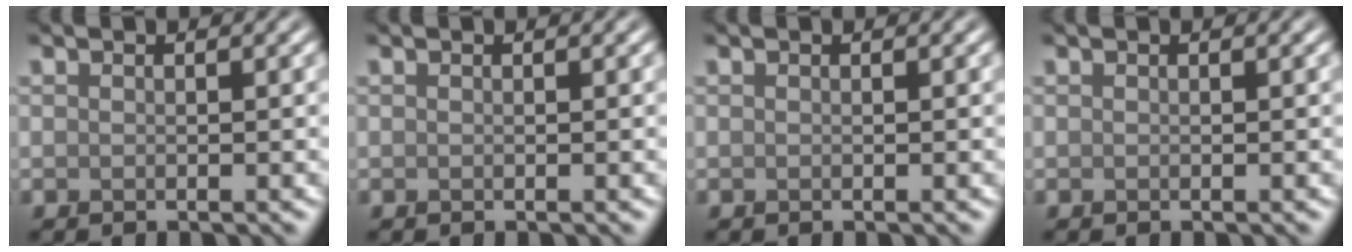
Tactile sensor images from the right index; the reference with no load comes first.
{"total": 0.0}
{"total": 0.0}
{"total": 0.0}